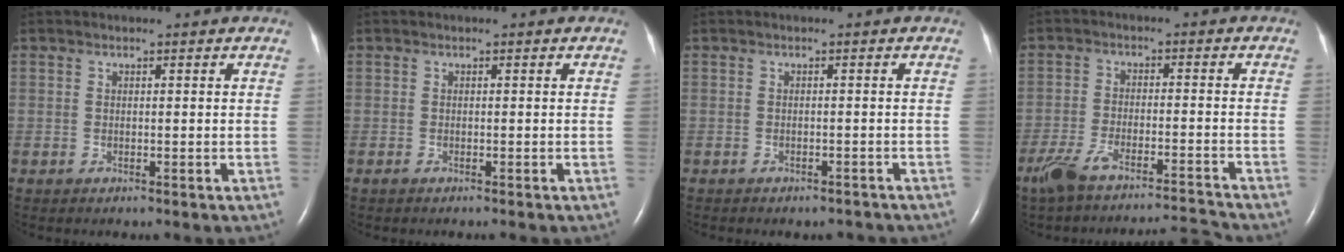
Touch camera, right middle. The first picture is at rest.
{"total": 1.0, "force": [-0.9, 0.1, 0.5], "torque": [-0.013, -0.002, -0.012]}
{"total": 3.7, "force": [-3.3, 1.3, 0.9], "torque": [-0.008, 0.000, -0.038]}
{"total": 9.4, "force": [-8.8, -0.4, 3.2], "torque": [-0.063, 0.009, -0.153]}